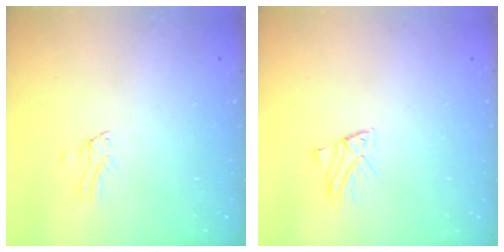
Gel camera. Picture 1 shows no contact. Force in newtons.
{"total": 1.6, "press": 1.6, "slide": 0.1}